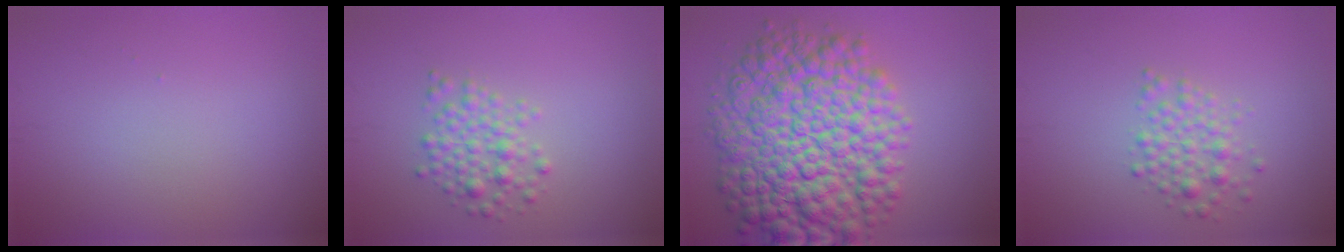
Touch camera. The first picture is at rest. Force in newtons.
{"total": 2.6, "press": 2.6, "slide": 0.2}
{"total": 13.2, "press": 13.2, "slide": 0.2}
{"total": 2.5, "press": 2.5, "slide": 0.1}